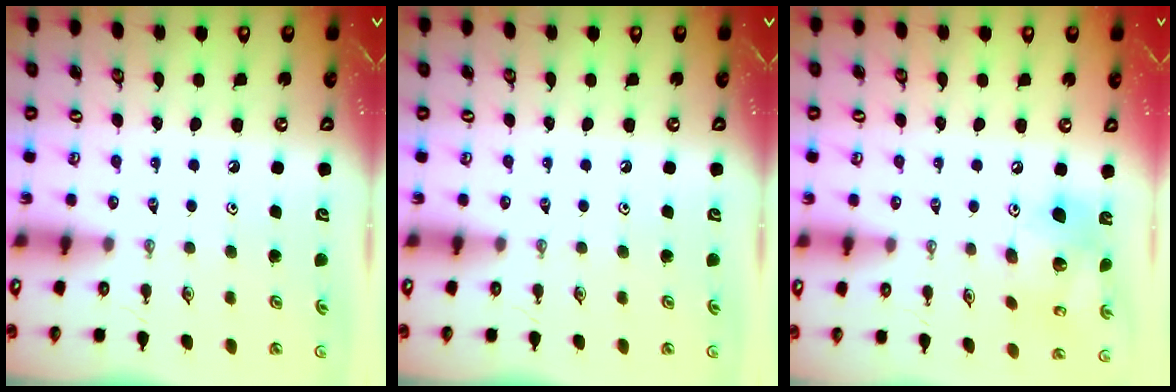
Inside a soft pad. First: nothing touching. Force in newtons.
{"total": 0.0}
{"total": 14.4, "press": 14.3, "slide": 1.9}